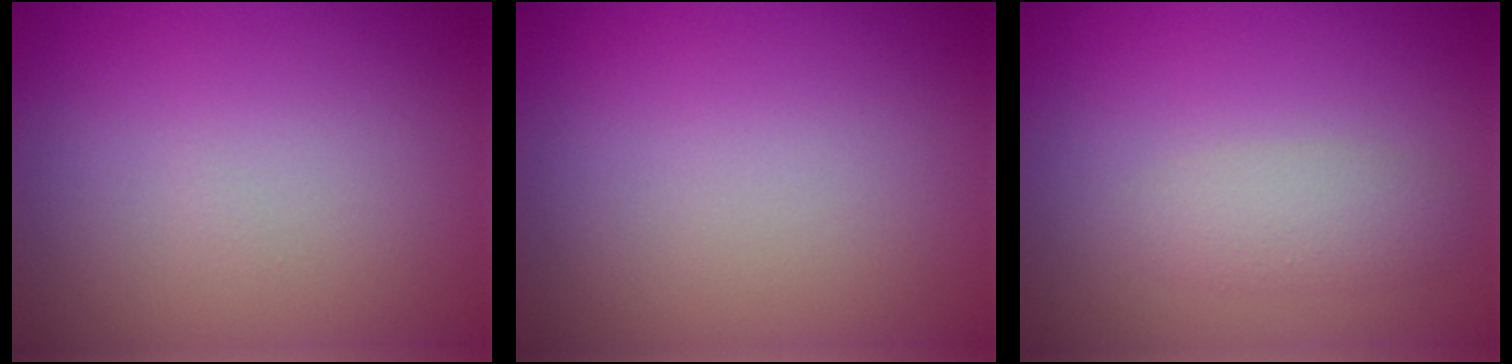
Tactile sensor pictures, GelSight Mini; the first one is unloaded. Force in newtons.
{"total": 0.0}
{"total": 2.1, "press": 2.1, "slide": 0.1}